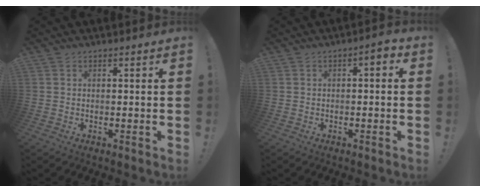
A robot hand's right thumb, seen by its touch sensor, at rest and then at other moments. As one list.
[{"total": 2.5, "force": [-0.6, 0.9, 2.3], "torque": [-0.035, 0.005, -0.014]}]